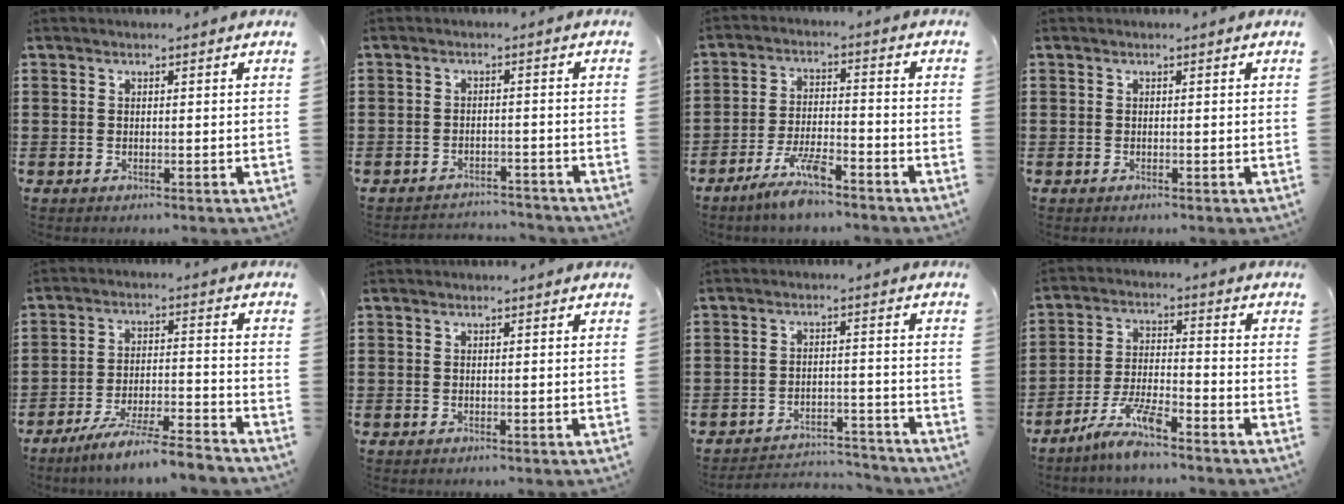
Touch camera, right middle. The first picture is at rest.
{"total": 2.7, "force": [-2.6, 0.3, -0.2], "torque": [-0.004, 0.002, -0.058]}
{"total": 6.9, "force": [-5.3, 1.1, 4.2], "torque": [-0.094, -0.008, -0.100]}
{"total": 0.0}
{"total": 7.2, "force": [-6.6, -0.3, 2.9], "torque": [-0.052, -0.004, -0.124]}
{"total": 0.0}
{"total": 4.0, "force": [-3.9, 0.6, 0.3], "torque": [-0.008, 0.007, -0.084]}
{"total": 7.2, "force": [-5.8, 0.9, 4.3], "torque": [-0.096, -0.007, -0.111]}